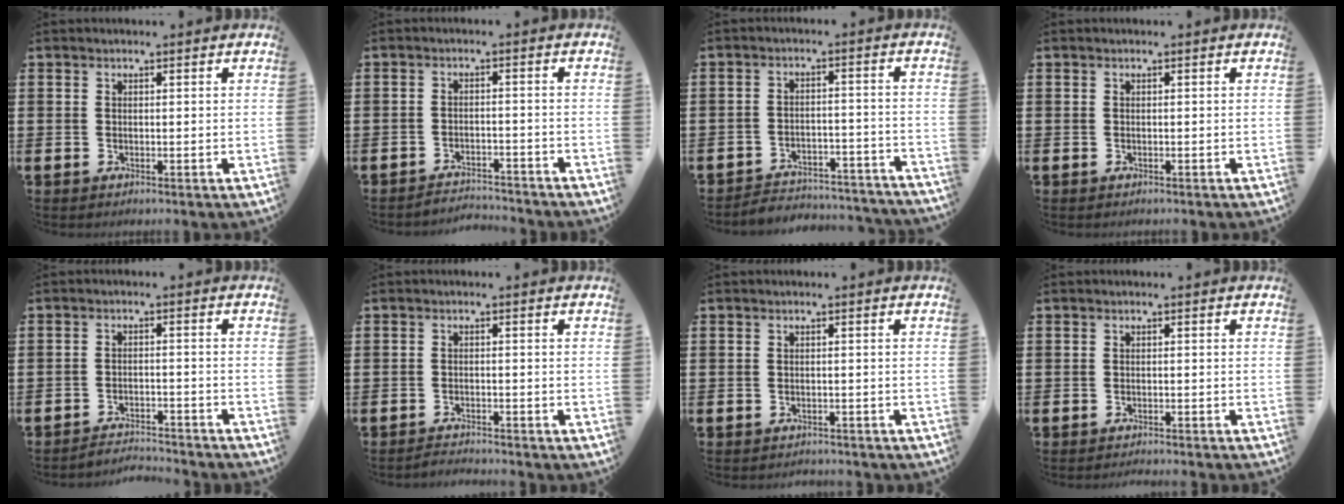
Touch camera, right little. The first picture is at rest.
{"total": 2.5, "force": [-2.5, 0.0, -0.2], "torque": [-0.004, 0.004, -0.054]}
{"total": 3.9, "force": [-3.9, 0.6, 0.3], "torque": [-0.010, 0.009, -0.082]}
{"total": 0.0}
{"total": 2.8, "force": [-2.7, -0.1, -0.2], "torque": [-0.002, 0.004, -0.060]}
{"total": 1.4, "force": [-1.4, -0.1, 0.0], "torque": [-0.004, 0.003, -0.030]}
{"total": 0.9, "force": [-0.9, 0.1, -0.1], "torque": [-0.002, 0.000, -0.019]}
{"total": 0.9, "force": [-0.9, -0.2, -0.1], "torque": [0.001, 0.000, -0.019]}